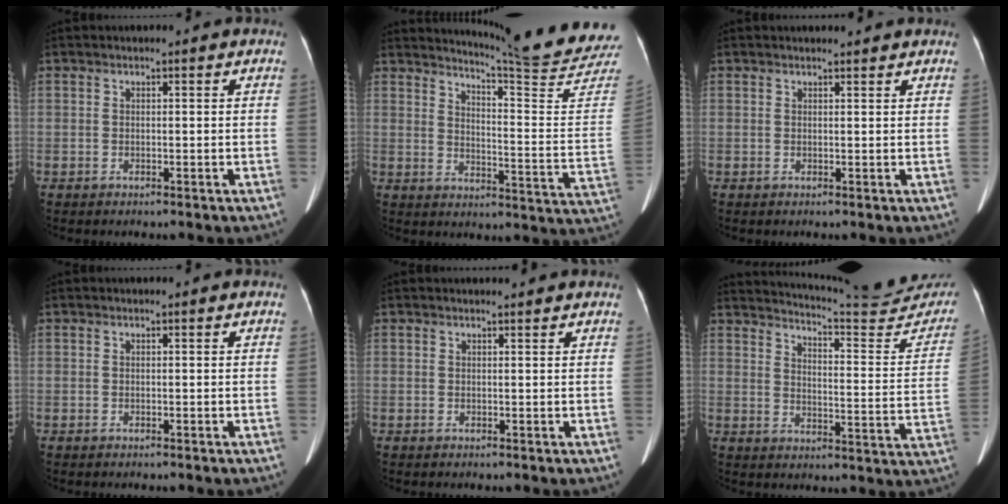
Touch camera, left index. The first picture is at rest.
{"total": 19.3, "force": [18.3, -2.3, 5.6], "torque": [-0.092, -0.136, 0.218]}
{"total": 2.3, "force": [2.2, 0.2, 0.5], "torque": [-0.011, 0.007, 0.027]}
{"total": 0.0}
{"total": 1.9, "force": [1.9, 0.1, 0.4], "torque": [-0.010, 0.006, 0.024]}
{"total": 21.4, "force": [20.4, 0.5, 6.3], "torque": [-0.100, -0.096, 0.246]}